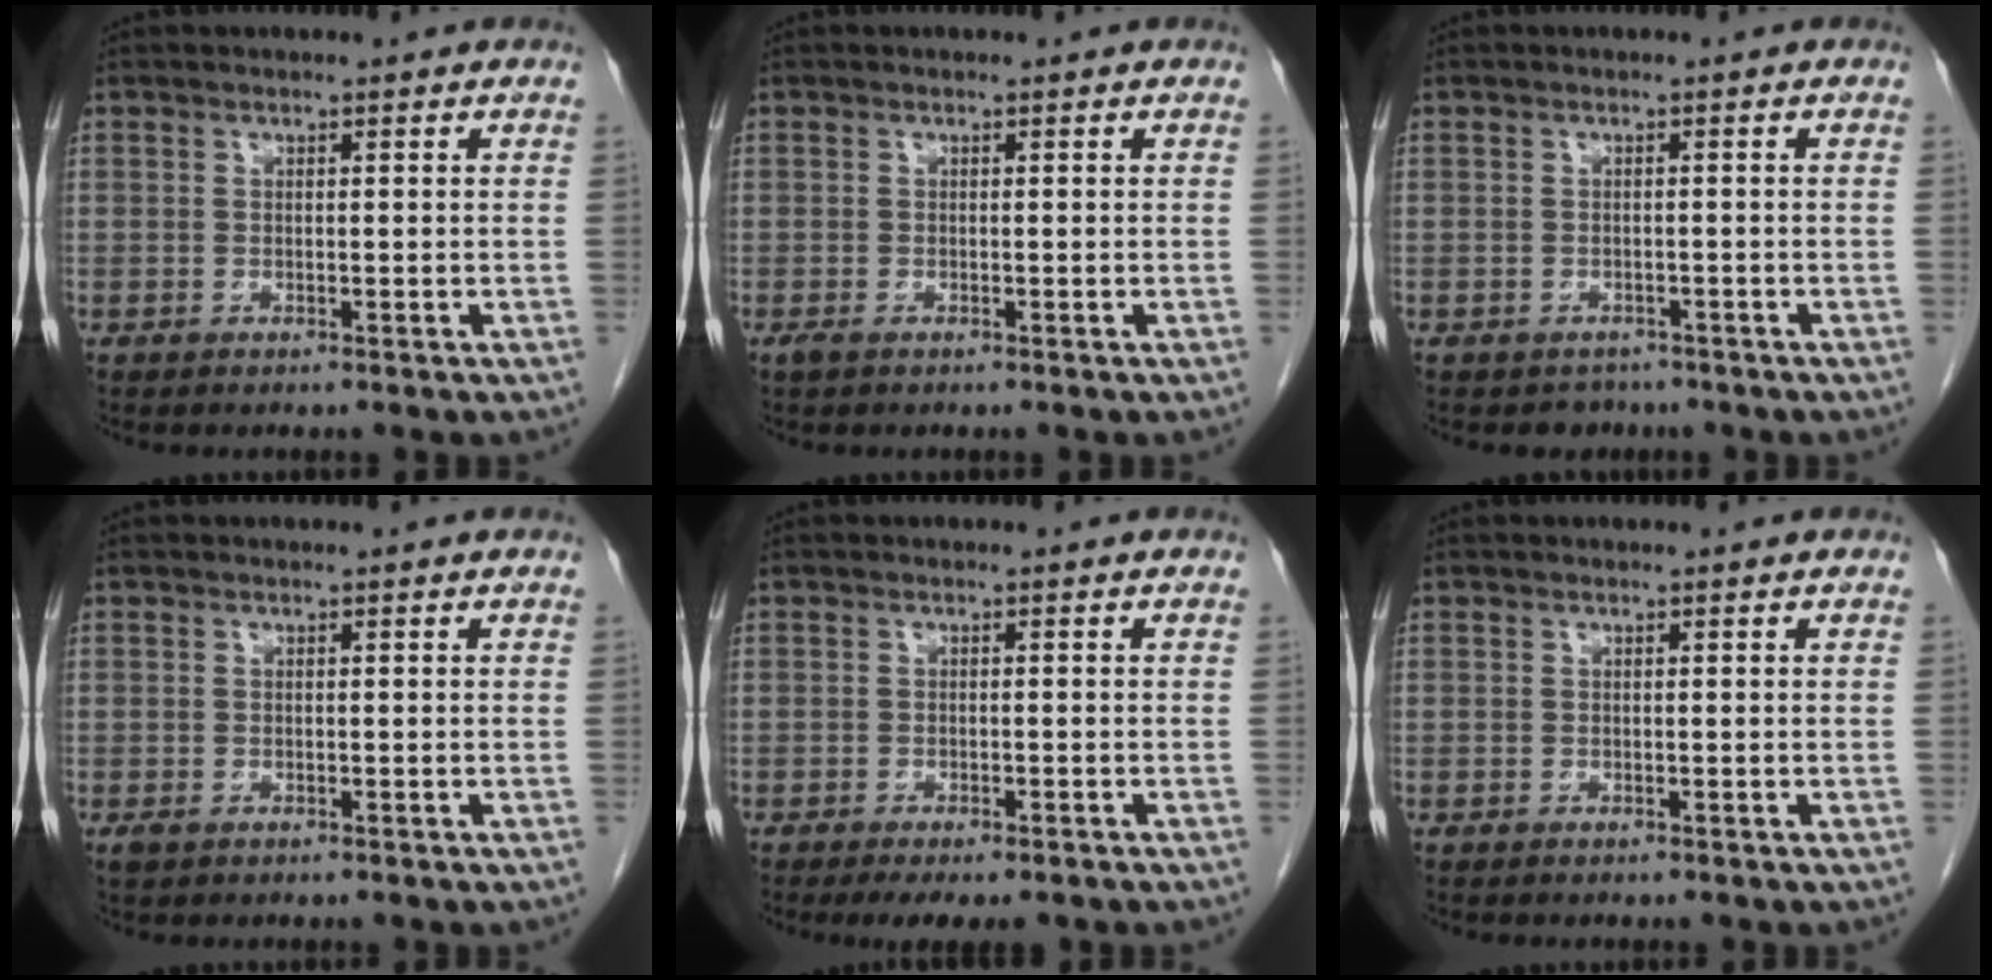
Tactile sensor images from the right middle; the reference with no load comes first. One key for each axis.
{"total": 0.8, "fx": -0.5, "fy": 0.3, "fz": 0.5, "tx": -0.013, "ty": -0.002, "tz": -0.006}
{"total": 2.1, "fx": -1.7, "fy": 1.3, "fz": -0.1, "tx": -0.009, "ty": 0.001, "tz": -0.025}
{"total": 0.9, "fx": -0.4, "fy": 0.6, "fz": 0.5, "tx": -0.012, "ty": 0.000, "tz": -0.004}
{"total": 5.9, "fx": -4.6, "fy": 1.7, "fz": 3.3, "tx": -0.043, "ty": -0.010, "tz": -0.064}
{"total": 0.0}